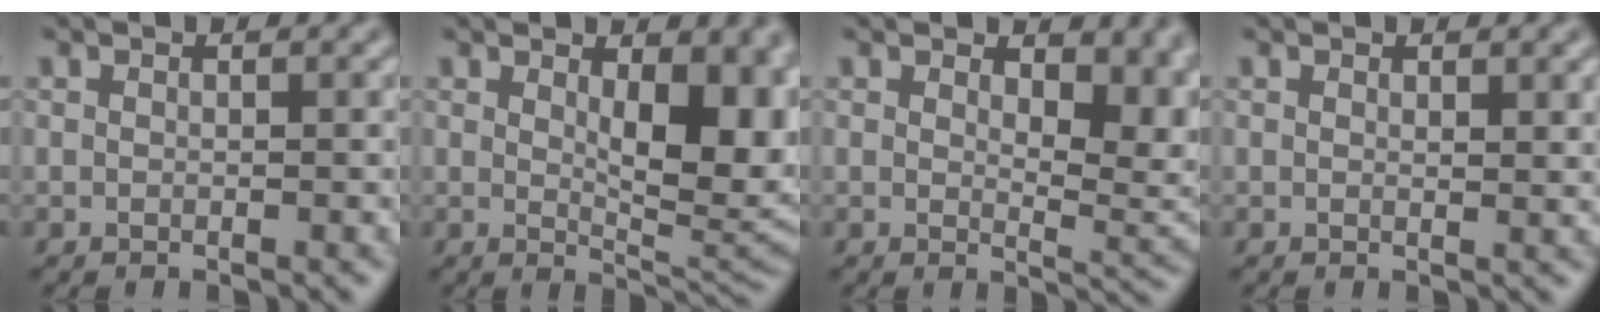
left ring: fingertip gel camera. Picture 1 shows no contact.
{"total": 8.3, "force": [1.4, 3.9, 7.2], "torque": [-0.094, -0.008, 0.031]}
{"total": 5.9, "force": [2.5, 3.0, 4.5], "torque": [-0.050, -0.010, 0.042]}
{"total": 0.9, "force": [0.6, 0.2, 0.6], "torque": [-0.007, -0.002, 0.011]}